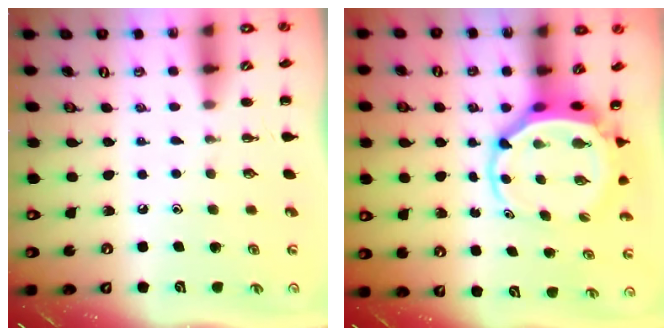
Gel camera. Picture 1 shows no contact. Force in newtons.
{"total": 5.3, "press": 5.0, "slide": 1.7}